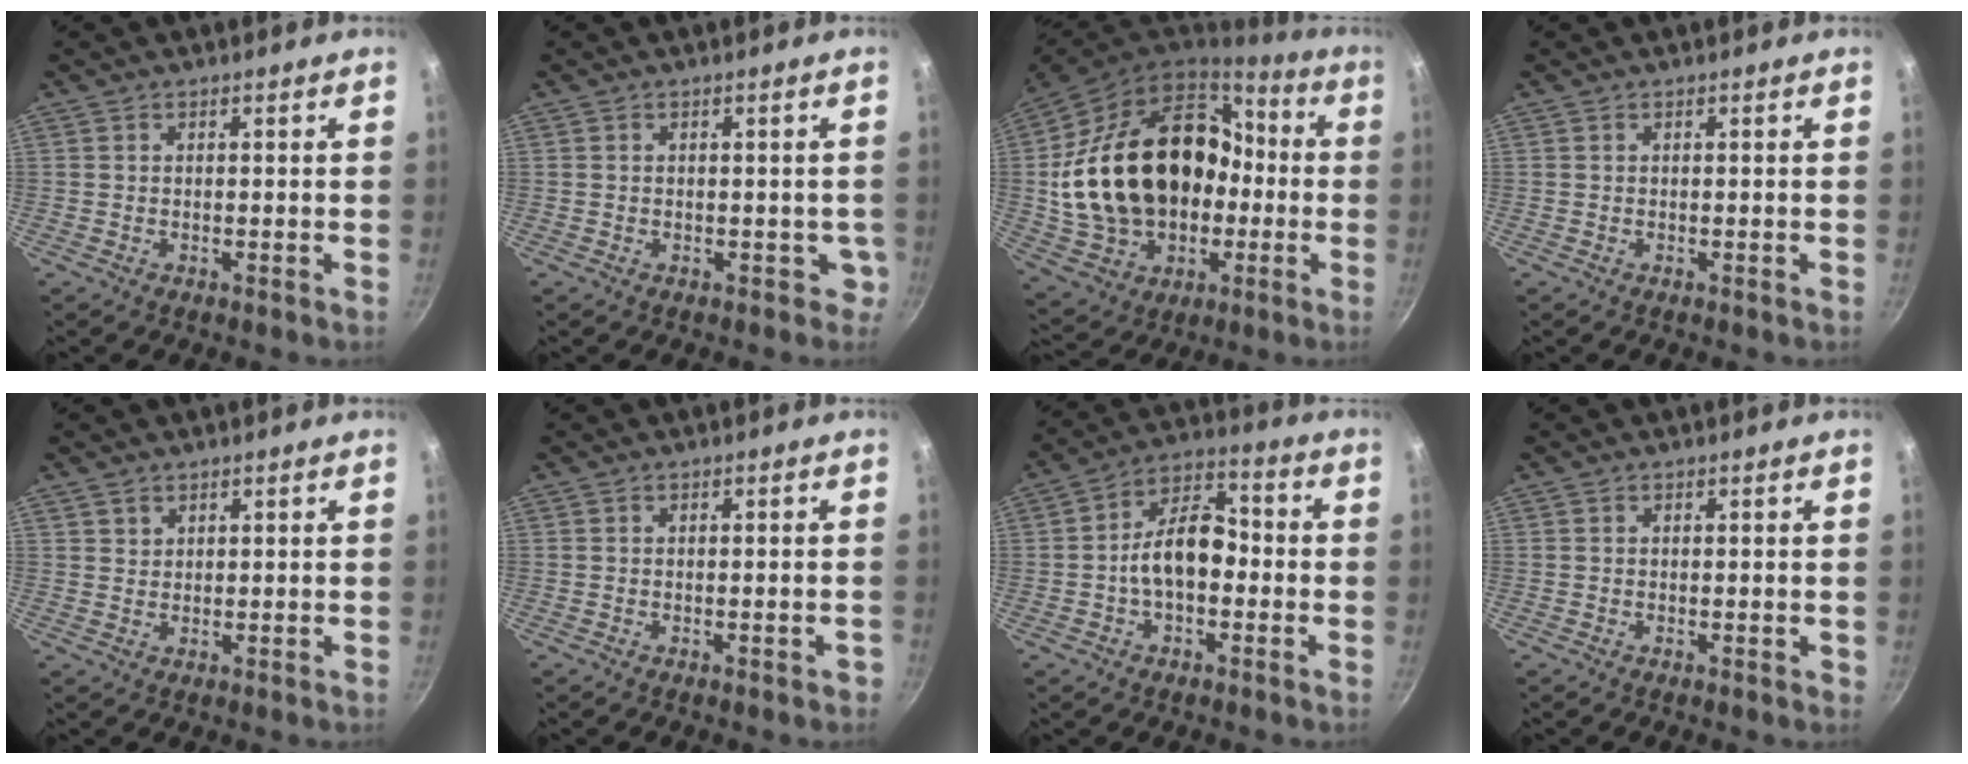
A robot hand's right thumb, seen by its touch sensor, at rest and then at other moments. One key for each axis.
{"total": 2.3, "fx": -0.4, "fy": 2.0, "fz": 1.1, "tx": 0.012, "ty": 0.008, "tz": 0.000}
{"total": 29.3, "fx": -0.5, "fy": 21.0, "fz": 20.5, "tx": -0.339, "ty": 0.053, "tz": 0.017}
{"total": 0.0}
{"total": 1.7, "fx": 1.1, "fy": 1.3, "fz": 0.3, "tx": 0.003, "ty": 0.002, "tz": 0.019}
{"total": 1.2, "fx": -0.6, "fy": 0.4, "fz": 1.0, "tx": -0.007, "ty": 0.007, "tz": -0.008}
{"total": 11.2, "fx": -1.5, "fy": 6.9, "fz": 8.7, "tx": -0.114, "ty": 0.045, "tz": -0.041}
{"total": 0.5, "fx": 0.0, "fy": 0.3, "fz": 0.4, "tx": -0.003, "ty": 0.001, "tz": 0.000}